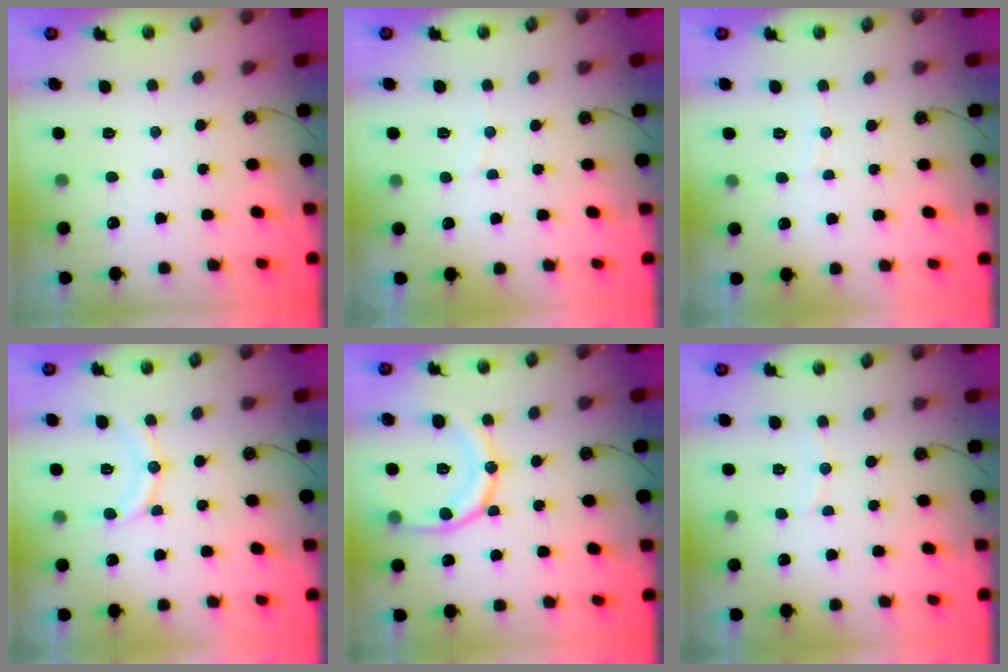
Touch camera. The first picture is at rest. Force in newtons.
{"total": 2.0, "press": 1.8, "slide": 1.0}
{"total": 2.5, "press": 2.5, "slide": 0.4}
{"total": 9.4, "press": 9.4, "slide": 0.5}
{"total": 16.6, "press": 16.5, "slide": 1.8}
{"total": 3.6, "press": 3.5, "slide": 0.7}